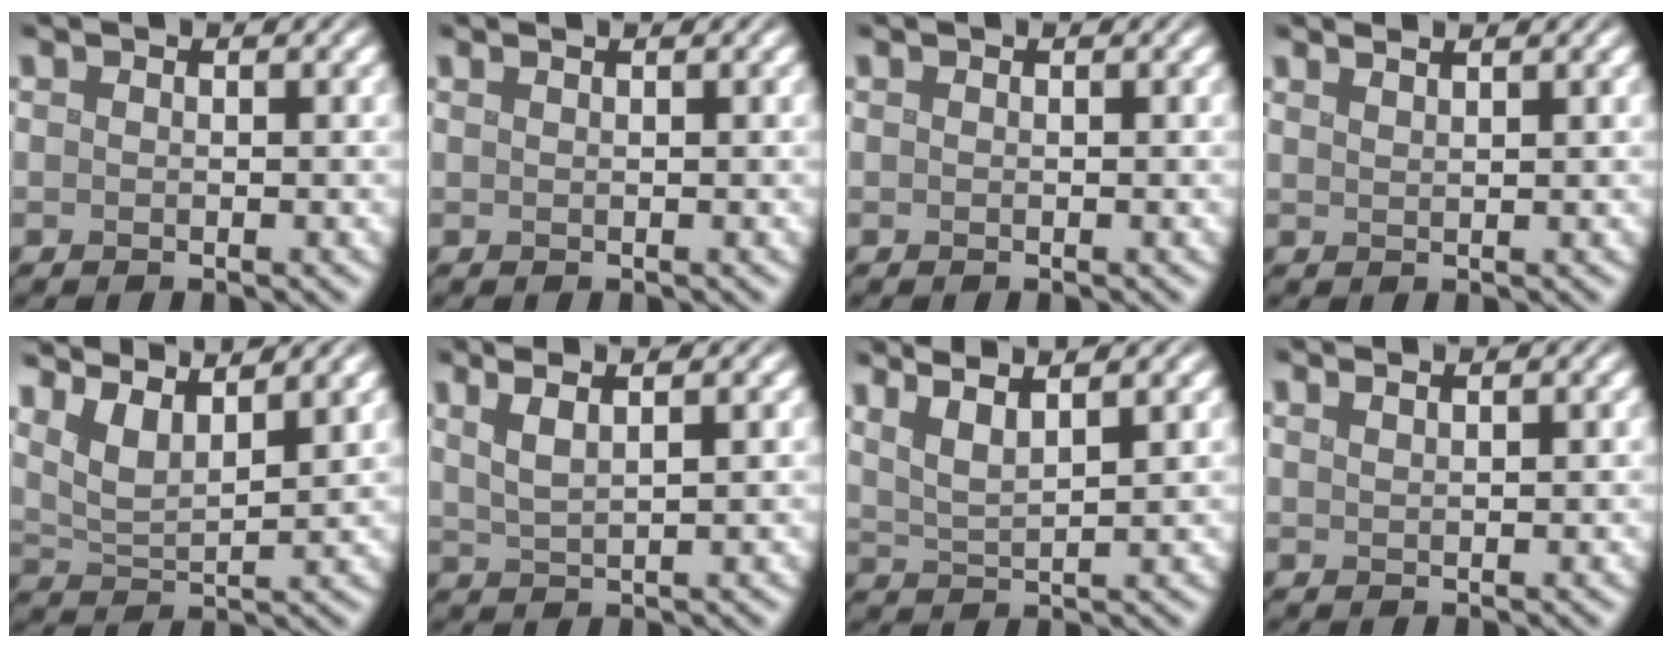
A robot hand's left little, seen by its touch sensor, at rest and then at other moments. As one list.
[{"total": 1.1, "force": [0.7, 0.5, 0.6], "torque": [0.003, 0.000, -0.004]}, {"total": 0.0}, {"total": 2.0, "force": [1.7, 0.6, 0.9], "torque": [0.011, 0.011, 0.004]}, {"total": 7.2, "force": [5.1, 2.5, 4.4], "torque": [-0.096, 0.023, 0.083]}, {"total": 2.7, "force": [1.3, 0.4, 2.3], "torque": [-0.047, 0.005, 0.032]}, {"total": 4.7, "force": [3.2, 0.9, 3.2], "torque": [-0.062, 0.016, 0.052]}, {"total": 1.5, "force": [1.3, 0.5, 0.7], "torque": [0.009, 0.006, 0.000]}]